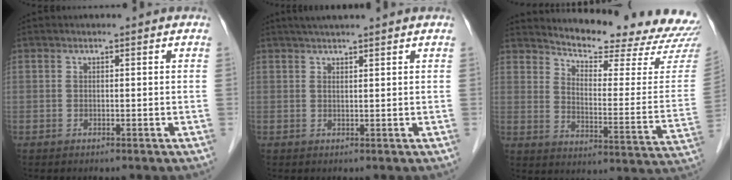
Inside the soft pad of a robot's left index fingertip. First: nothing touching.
{"total": 4.0, "force": [3.3, -0.4, 2.1], "torque": [-0.028, 0.021, 0.055]}
{"total": 21.4, "force": [20.5, 2.2, 5.8], "torque": [-0.083, -0.105, 0.247]}